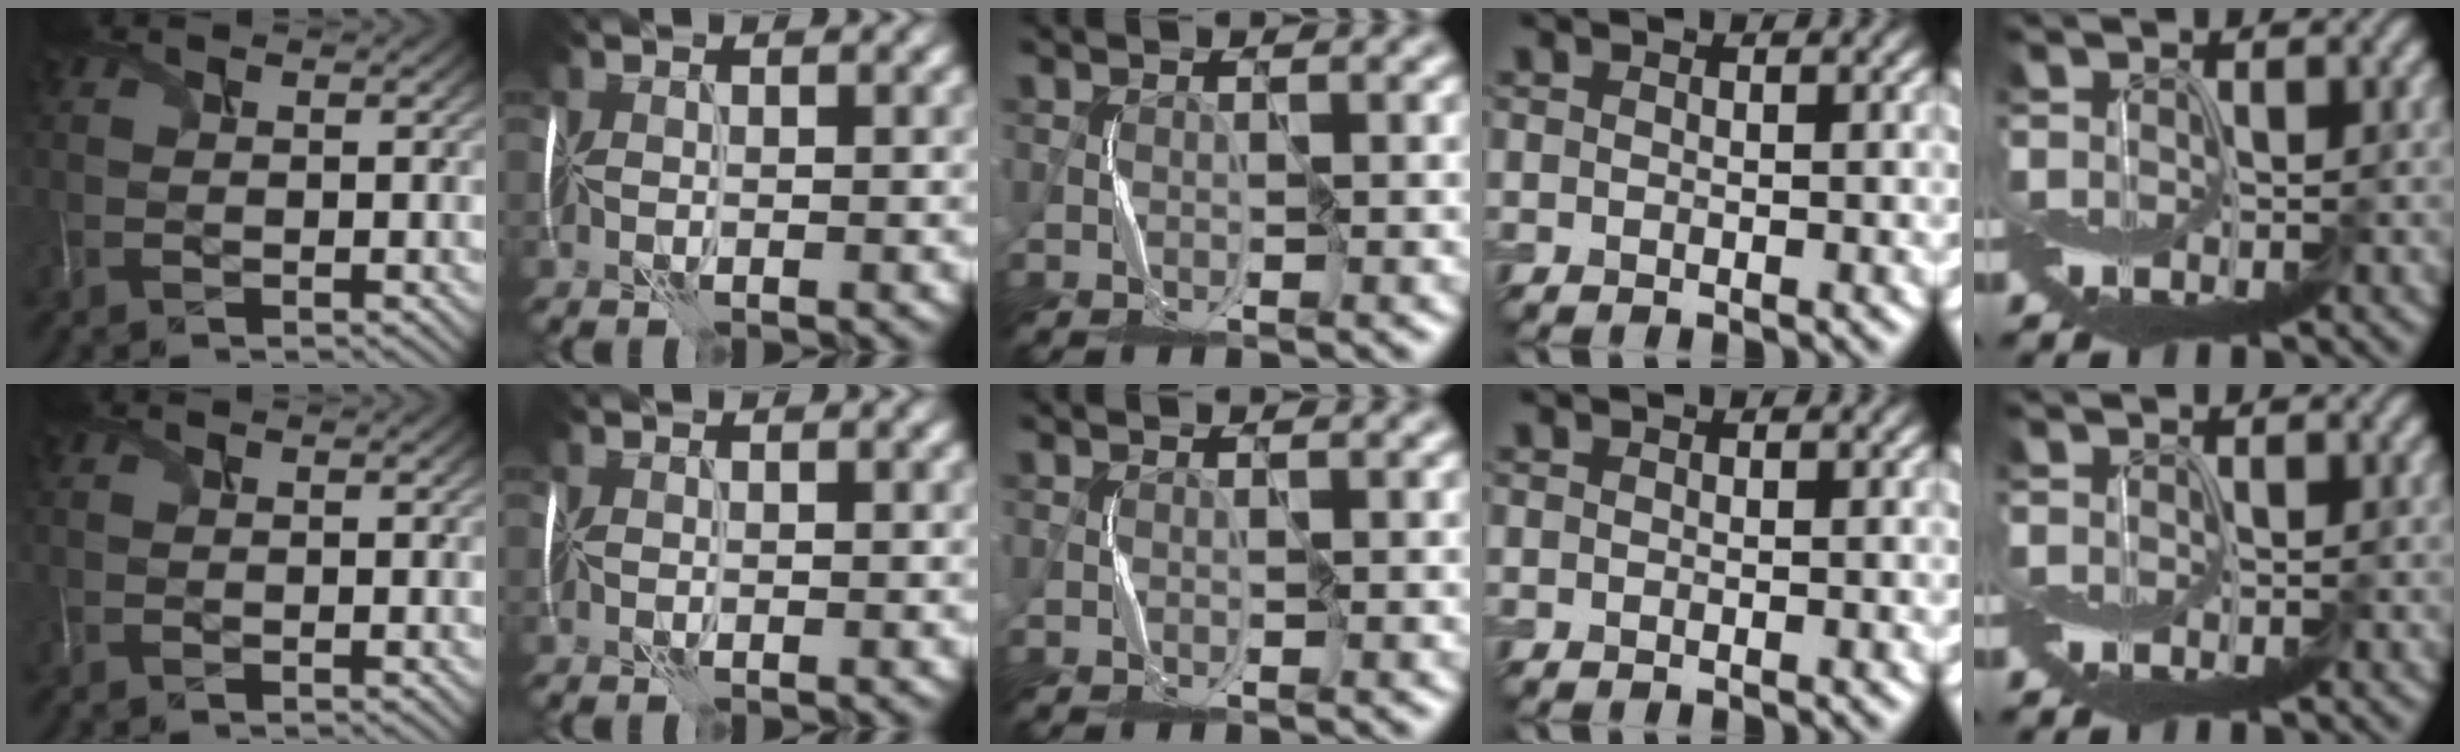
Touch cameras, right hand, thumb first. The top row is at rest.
{}